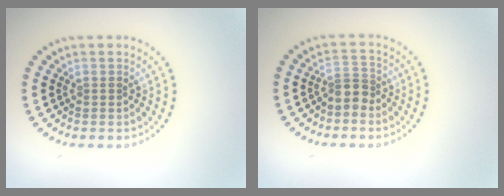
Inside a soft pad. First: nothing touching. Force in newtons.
{"total": 1.9, "press": 1.4, "slide": 1.3}